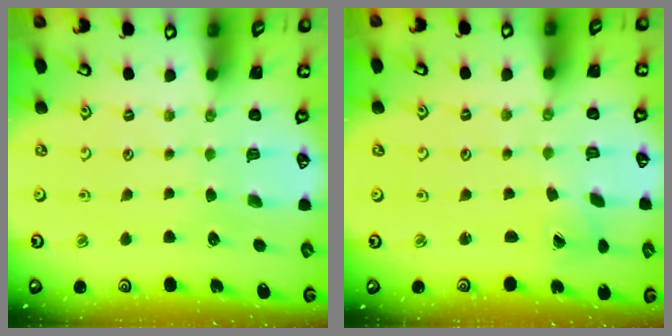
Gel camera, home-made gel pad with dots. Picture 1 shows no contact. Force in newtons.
{"total": 1.7, "press": 1.7, "slide": 0.2}